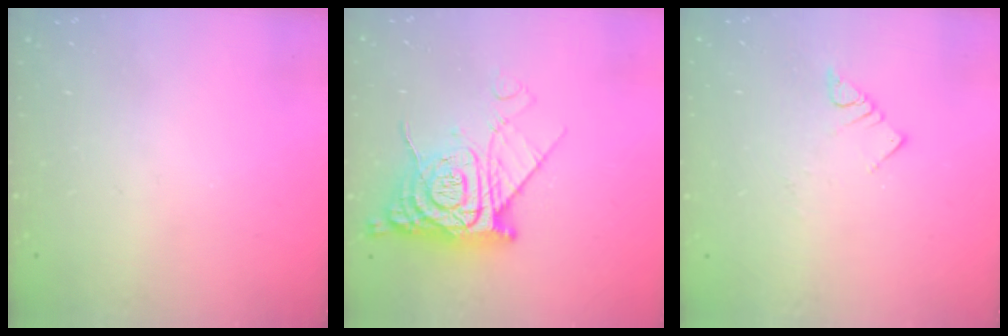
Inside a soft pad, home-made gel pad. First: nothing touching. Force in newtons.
{"total": 14.9, "press": 14.8, "slide": 1.3}
{"total": 4.0, "press": 3.9, "slide": 0.5}